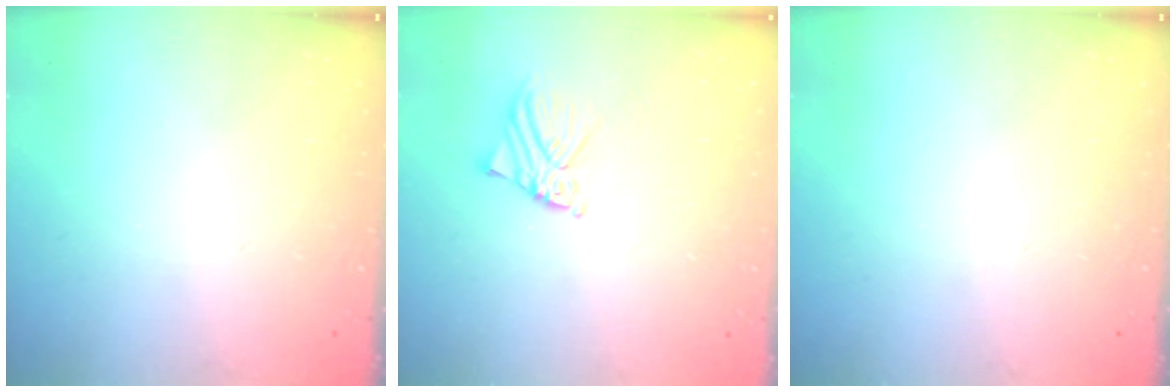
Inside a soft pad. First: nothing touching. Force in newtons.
{"total": 3.3, "press": 3.3, "slide": 0.5}
{"total": 0.0}